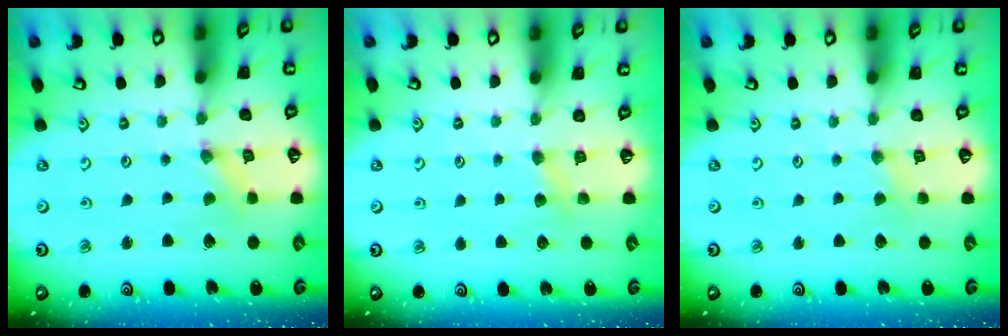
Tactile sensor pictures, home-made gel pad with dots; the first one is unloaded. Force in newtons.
{"total": 3.8, "press": 3.8, "slide": 0.5}
{"total": 1.4, "press": 1.4, "slide": 0.3}